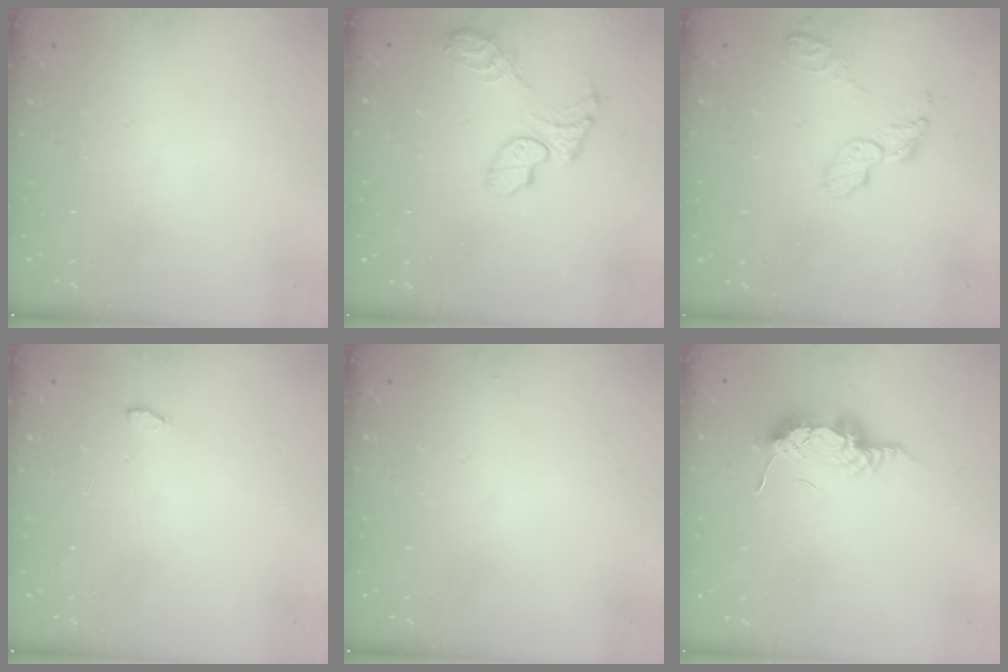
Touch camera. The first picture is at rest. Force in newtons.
{"total": 10.4, "press": 10.4, "slide": 0.9}
{"total": 8.1, "press": 8.0, "slide": 0.5}
{"total": 2.4, "press": 2.4, "slide": 0.3}
{"total": 5.7, "press": 1.1, "slide": 5.6}
{"total": 8.4, "press": 8.2, "slide": 1.6}